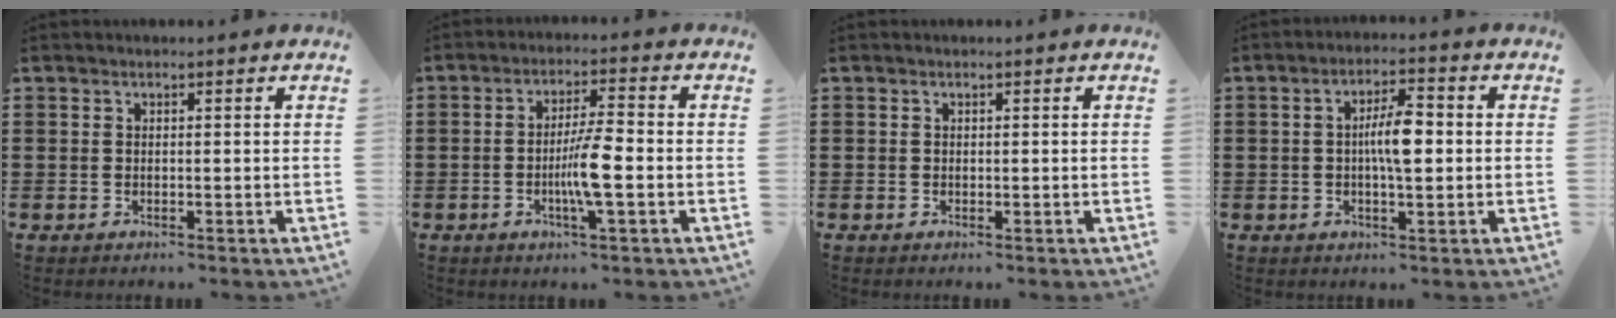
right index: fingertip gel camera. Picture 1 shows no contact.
{"total": 6.9, "force": [-1.8, 0.6, 6.6], "torque": [-0.125, -0.006, -0.038]}
{"total": 0.0}
{"total": 5.9, "force": [0.1, 1.6, 5.6], "torque": [-0.102, 0.005, -0.001]}